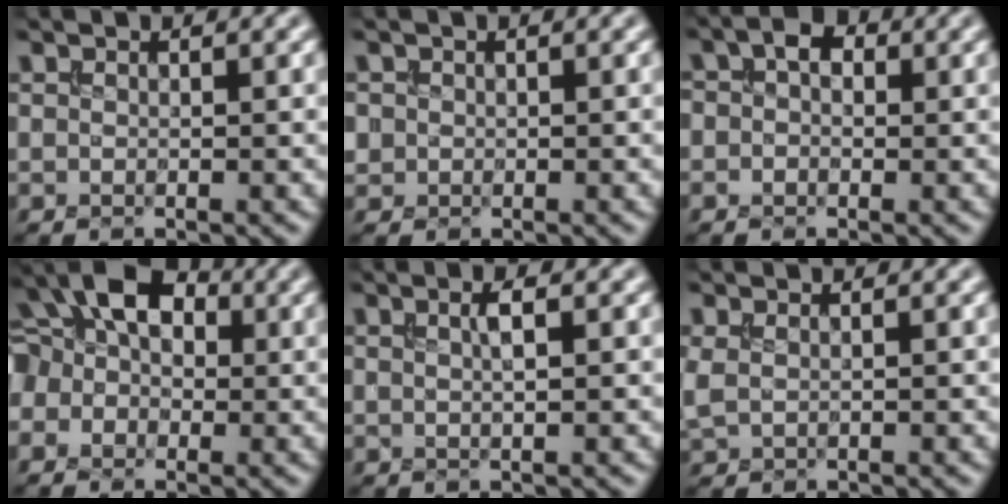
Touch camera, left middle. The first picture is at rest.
{"total": 0.8, "force": [-0.3, 0.8, -0.2], "torque": [0.011, -0.004, -0.004]}
{"total": 2.1, "force": [0.0, 1.6, 1.3], "torque": [-0.015, 0.007, -0.009]}
{"total": 9.7, "force": [1.3, 7.3, 6.2], "torque": [-0.105, 0.039, -0.010]}
{"total": 1.5, "force": [0.3, 0.3, 1.5], "torque": [-0.023, 0.004, 0.004]}
{"total": 0.9, "force": [0.1, 0.6, 0.7], "torque": [-0.020, 0.000, 0.008]}